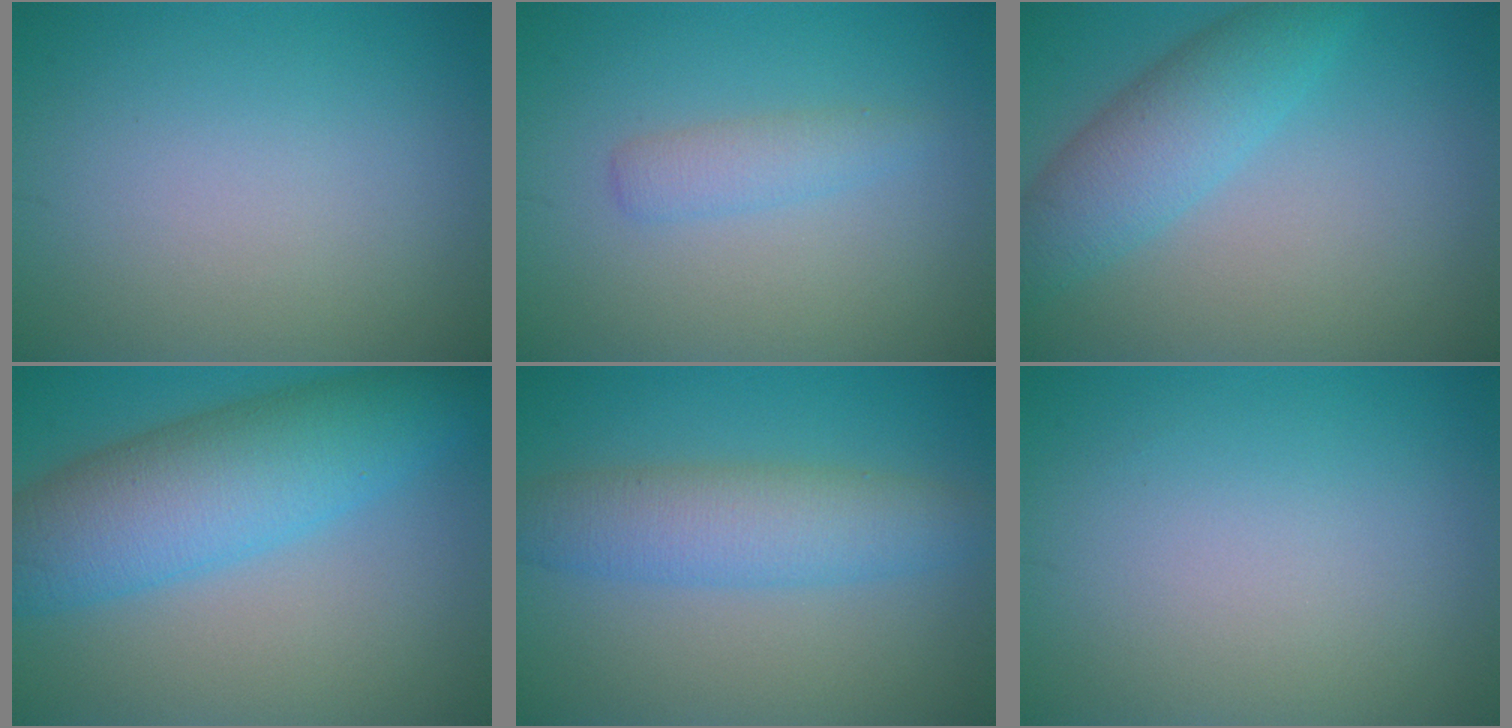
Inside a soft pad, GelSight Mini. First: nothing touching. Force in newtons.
{"total": 1.8, "press": 1.8, "slide": 0.1}
{"total": 4.8, "press": 4.8, "slide": 0.1}
{"total": 8.6, "press": 8.6, "slide": 0.1}
{"total": 5.1, "press": 5.1, "slide": 0.0}
{"total": 0.0}